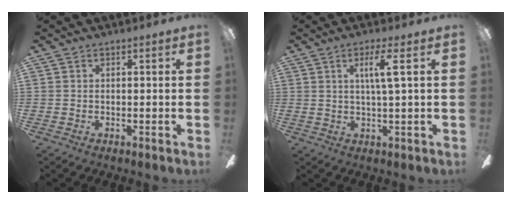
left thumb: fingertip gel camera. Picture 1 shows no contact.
{"total": 5.7, "force": [2.0, 0.4, 5.3], "torque": [-0.102, -0.001, 0.027]}